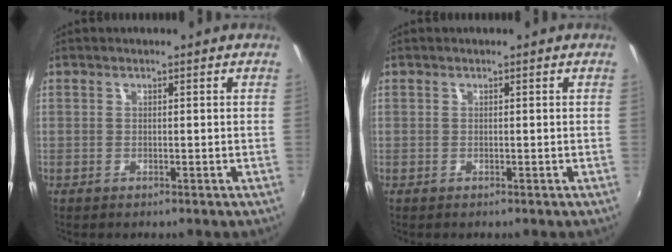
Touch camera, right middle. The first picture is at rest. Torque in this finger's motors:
{"motor_torque": [0.12, -0.34, -0.01, -0.01]}